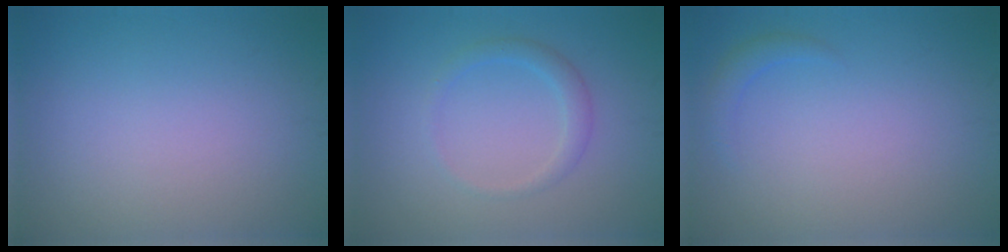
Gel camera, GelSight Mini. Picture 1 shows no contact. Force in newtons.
{"total": 1.8, "press": 1.8, "slide": 0.1}
{"total": 1.2, "press": 1.2, "slide": 0.1}